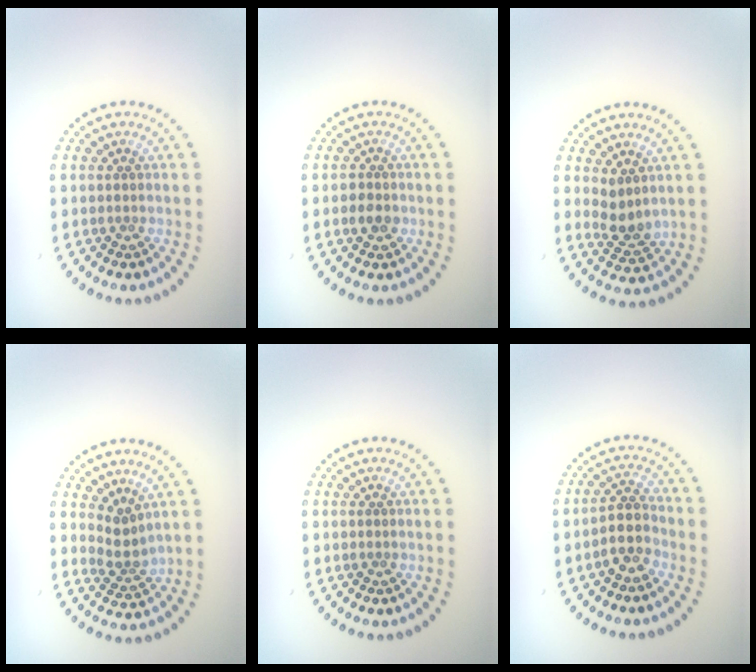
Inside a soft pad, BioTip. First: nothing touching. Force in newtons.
{"total": 1.7, "press": 1.6, "slide": 0.6}
{"total": 2.4, "press": 2.0, "slide": 1.3}
{"total": 2.3, "press": 1.6, "slide": 1.7}
{"total": 0.0}
{"total": 2.8, "press": 2.4, "slide": 1.5}